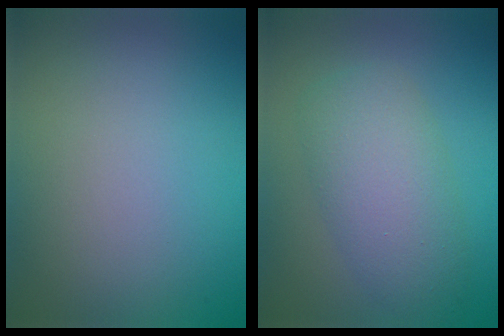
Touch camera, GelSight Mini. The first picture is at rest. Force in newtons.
{"total": 5.8, "press": 5.8, "slide": 0.3}